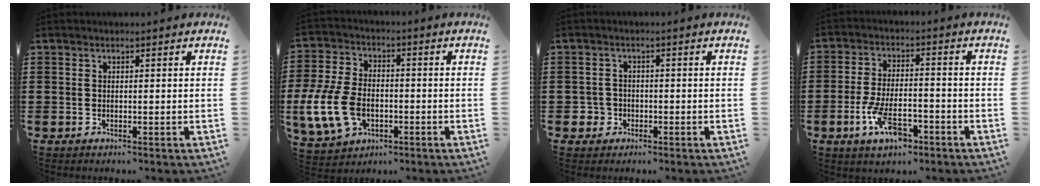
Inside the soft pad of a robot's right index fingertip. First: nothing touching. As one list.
[{"total": 10.3, "force": [-2.7, 6.6, 7.5], "torque": [-0.194, -0.002, -0.054]}, {"total": 2.0, "force": [-0.8, 1.9, 0.2], "torque": [-0.011, 0.002, -0.019]}, {"total": 7.8, "force": [-3.7, 3.3, 6.1], "torque": [-0.124, 0.003, -0.067]}]